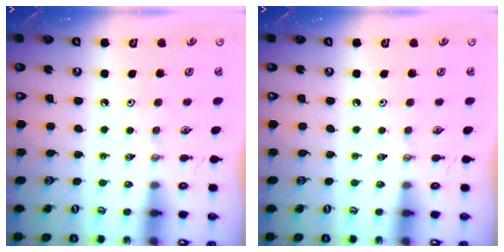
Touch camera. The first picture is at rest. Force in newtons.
{"total": 0.0}